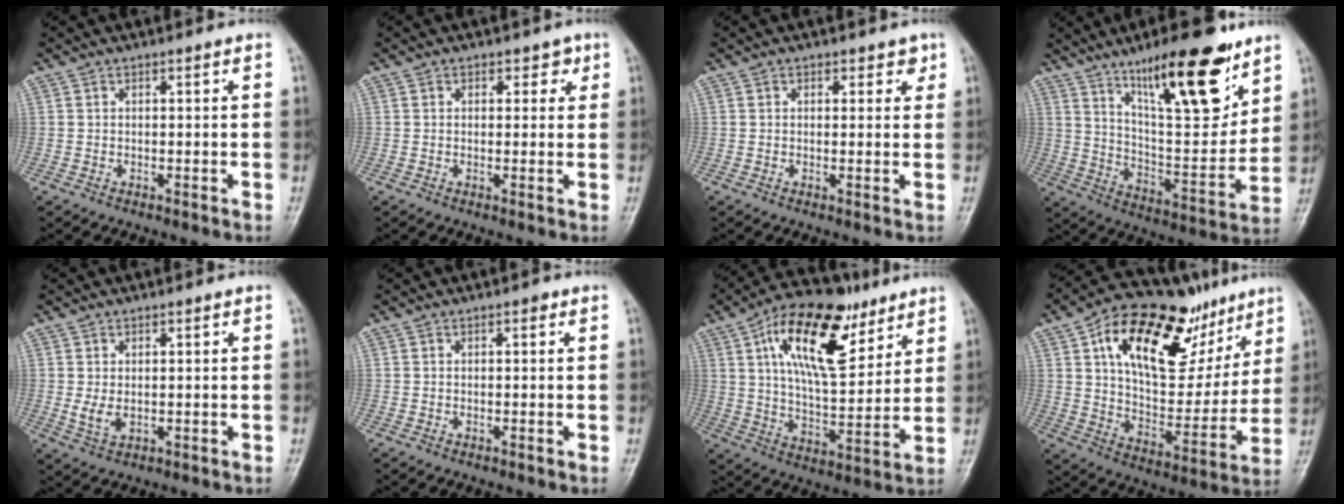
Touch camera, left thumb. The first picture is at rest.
{"total": 2.7, "force": [1.3, 2.1, 1.3], "torque": [0.011, -0.003, 0.011]}
{"total": 2.6, "force": [1.4, 1.8, 1.1], "torque": [0.011, -0.005, 0.014]}
{"total": 21.1, "force": [13.2, 6.1, 15.3], "torque": [-0.203, -0.071, 0.221]}
{"total": 3.1, "force": [0.2, 2.0, 2.3], "torque": [-0.045, -0.009, 0.010]}
{"total": 0.6, "force": [0.2, 0.4, 0.4], "torque": [0.000, 0.002, -0.002]}
{"total": 21.1, "force": [10.1, 9.9, 15.7], "torque": [-0.225, -0.029, 0.171]}
{"total": 28.1, "force": [14.4, 14.4, 19.4], "torque": [-0.258, -0.015, 0.238]}